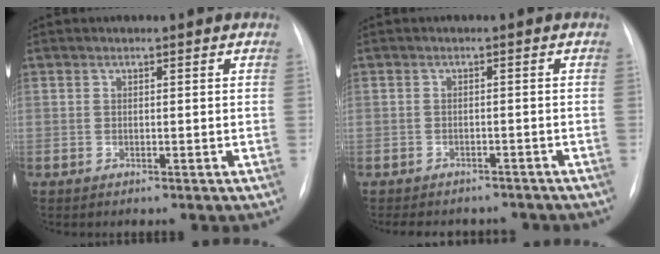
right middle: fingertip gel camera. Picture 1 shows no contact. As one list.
[{"total": 8.3, "force": [-7.1, 3.8, 2.0], "torque": [-0.028, 0.006, -0.083]}]